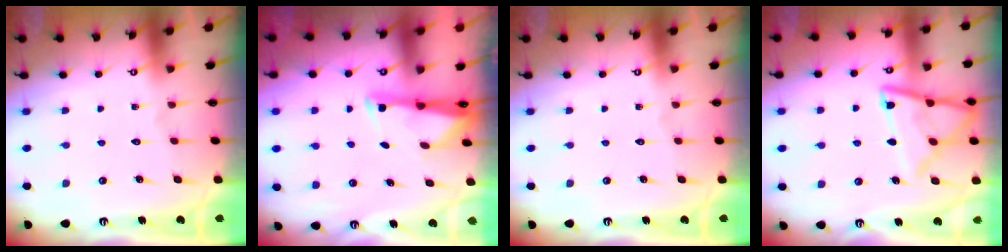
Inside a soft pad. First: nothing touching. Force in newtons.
{"total": 2.6, "press": 2.6, "slide": 0.4}
{"total": 0.0}
{"total": 13.7, "press": 13.6, "slide": 1.2}